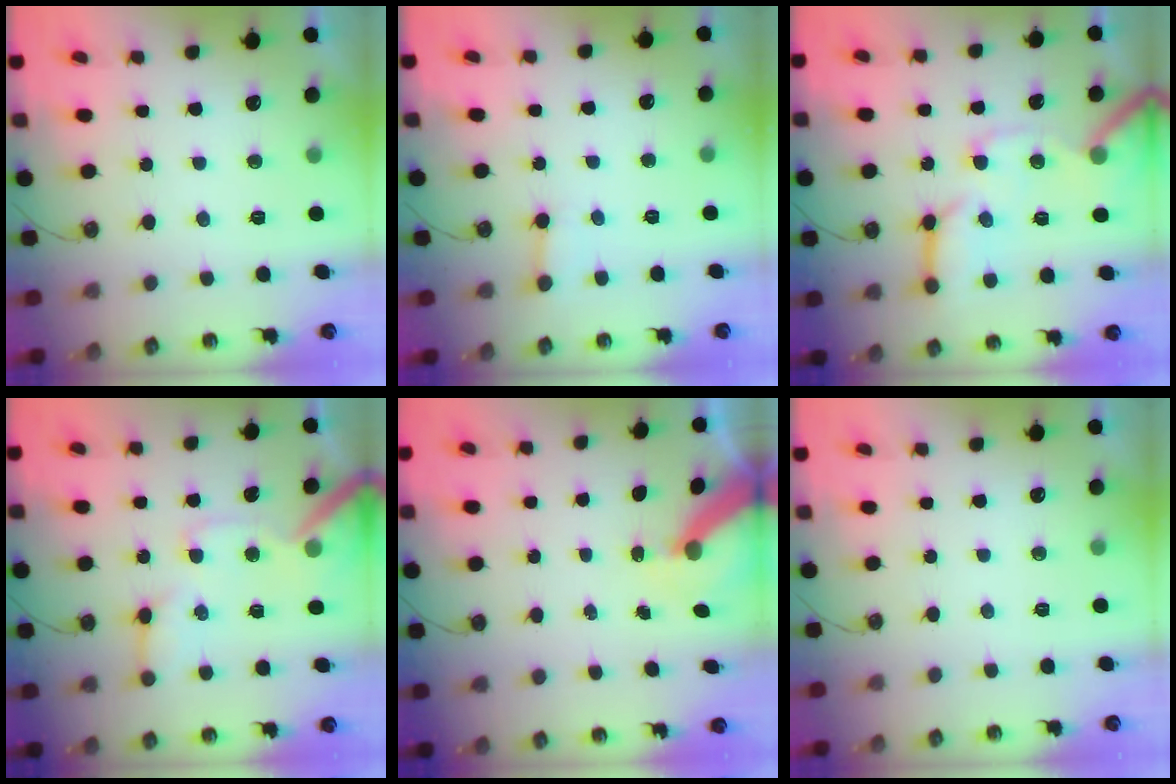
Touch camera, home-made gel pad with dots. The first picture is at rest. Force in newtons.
{"total": 2.4, "press": 2.4, "slide": 0.4}
{"total": 15.7, "press": 15.6, "slide": 1.9}
{"total": 12.4, "press": 12.3, "slide": 2.0}
{"total": 8.3, "press": 8.3, "slide": 0.7}
{"total": 0.0}